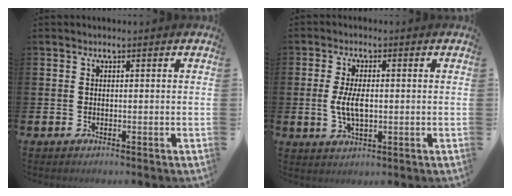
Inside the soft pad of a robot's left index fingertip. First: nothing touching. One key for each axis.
{"total": 4.6, "fx": 0.0, "fy": 2.1, "fz": 4.1, "tx": -0.080, "ty": 0.002, "tz": -0.005}